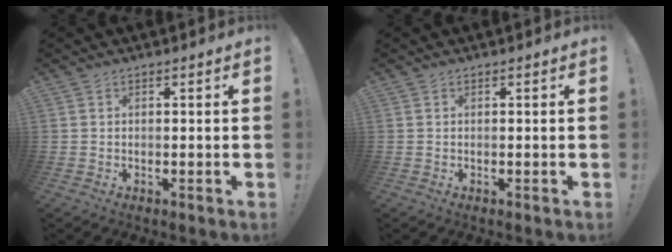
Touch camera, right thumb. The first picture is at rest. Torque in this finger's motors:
{"motor_torque": [-0.01, 0.01, 0.00, 0.00, 0.00]}